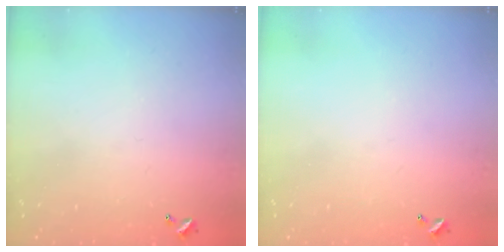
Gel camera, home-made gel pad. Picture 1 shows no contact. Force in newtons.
{"total": 0.0}